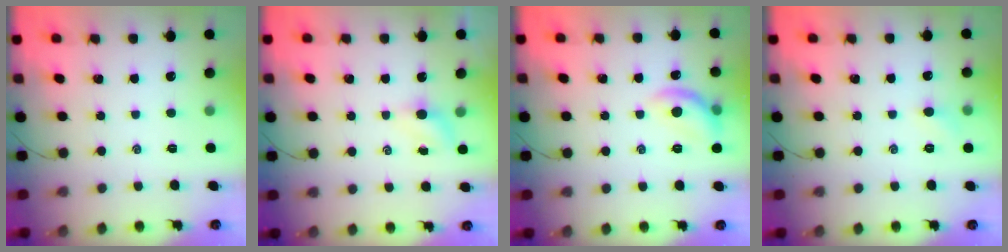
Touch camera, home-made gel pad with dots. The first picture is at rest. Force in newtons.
{"total": 3.5, "press": 3.3, "slide": 1.0}
{"total": 10.4, "press": 10.4, "slide": 0.0}
{"total": 4.1, "press": 3.9, "slide": 1.2}